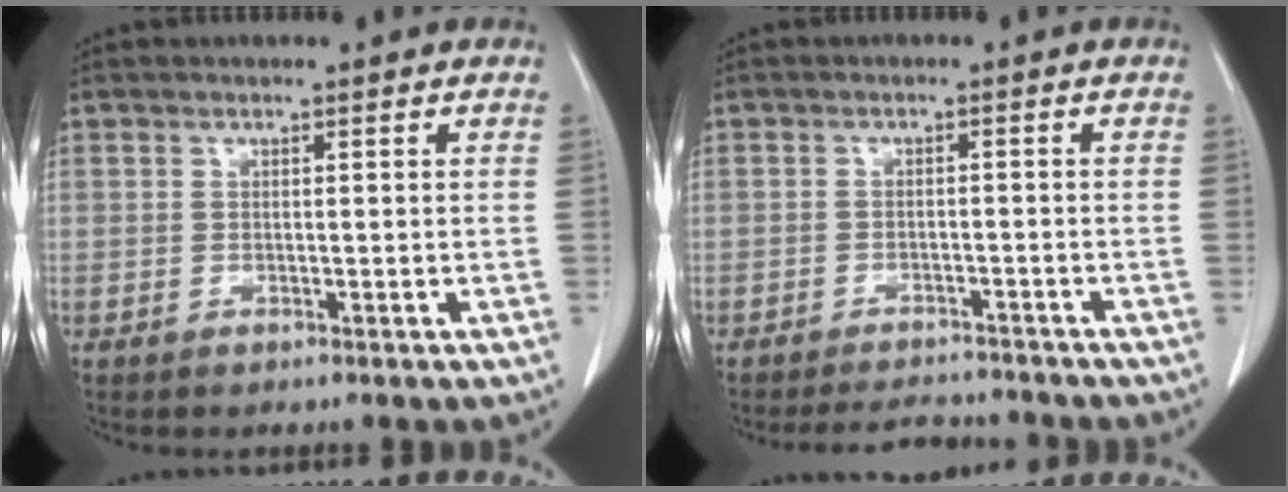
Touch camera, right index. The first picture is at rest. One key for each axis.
{"total": 5.3, "fx": -5.1, "fy": 1.3, "fz": 0.5, "tx": -0.004, "ty": 0.000, "tz": -0.072}